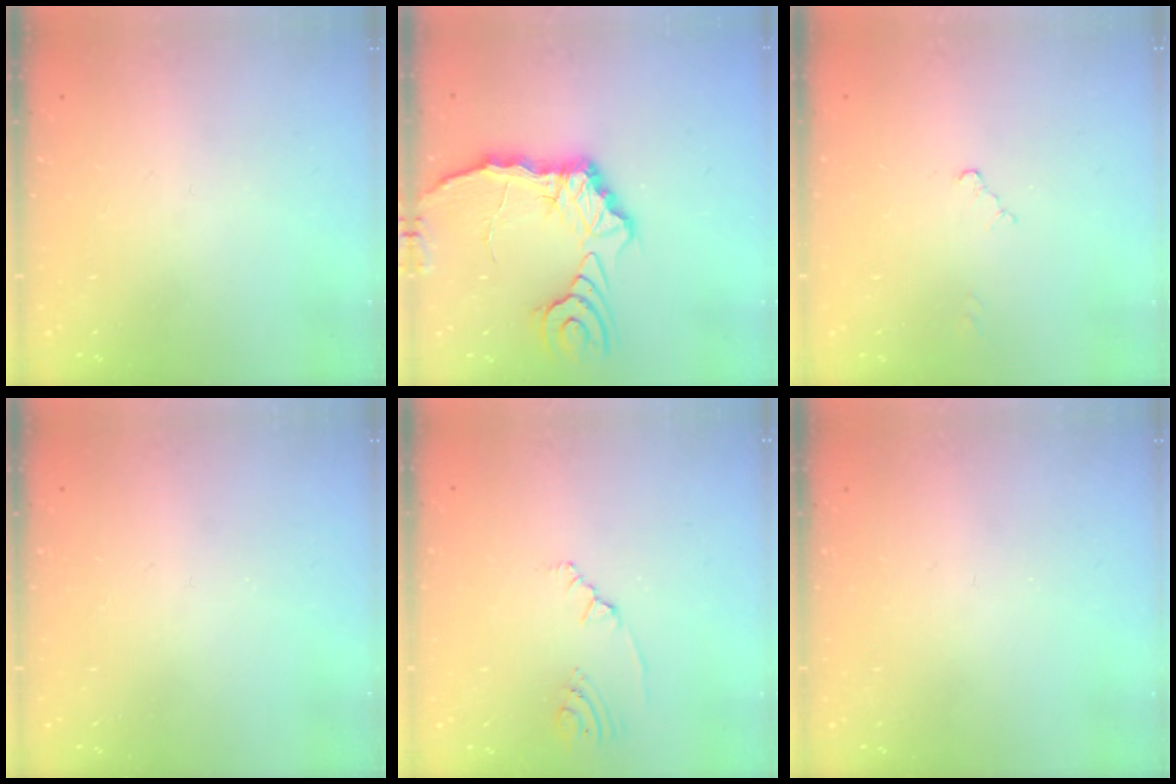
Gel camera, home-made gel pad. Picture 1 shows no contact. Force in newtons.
{"total": 15.1, "press": 15.0, "slide": 2.0}
{"total": 2.3, "press": 2.3, "slide": 0.4}
{"total": 0.0}
{"total": 2.2, "press": 2.1, "slide": 0.8}
{"total": 0.0}